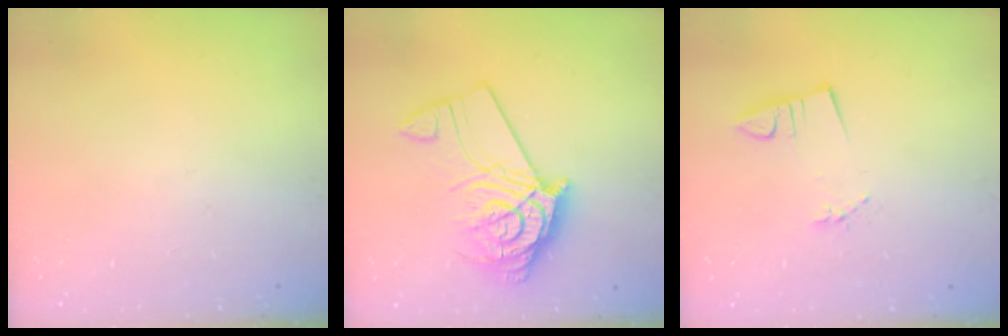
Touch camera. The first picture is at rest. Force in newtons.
{"total": 13.5, "press": 13.4, "slide": 1.4}
{"total": 2.9, "press": 1.5, "slide": 2.5}